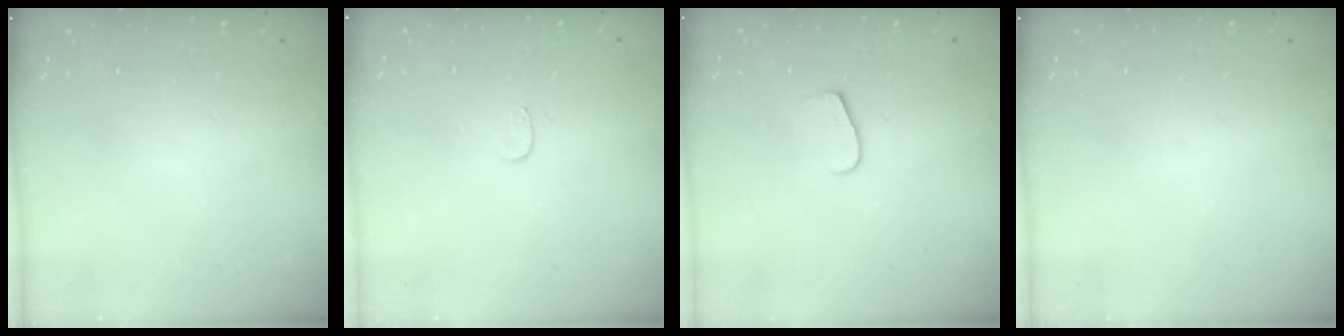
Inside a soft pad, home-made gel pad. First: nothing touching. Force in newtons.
{"total": 3.4, "press": 3.4, "slide": 0.2}
{"total": 5.5, "press": 5.5, "slide": 0.5}
{"total": 0.0}